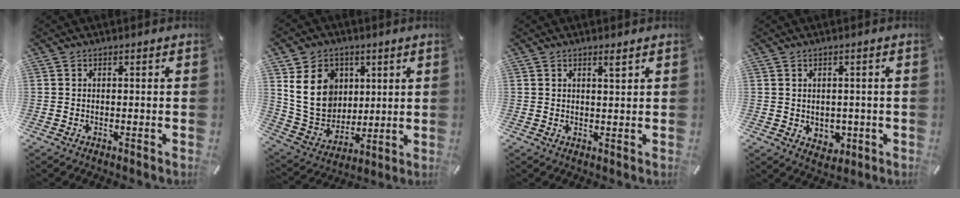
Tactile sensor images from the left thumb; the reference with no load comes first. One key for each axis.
{"total": 15.2, "fx": 4.0, "fy": 12.9, "fz": 7.0, "tx": -0.150, "ty": -0.006, "tz": 0.081}
{"total": 1.9, "fx": 1.5, "fy": 0.3, "fz": 1.2, "tx": -0.025, "ty": -0.001, "tz": 0.026}
{"total": 3.2, "fx": 0.6, "fy": 3.1, "fz": 0.6, "tx": 0.001, "ty": -0.001, "tz": 0.010}